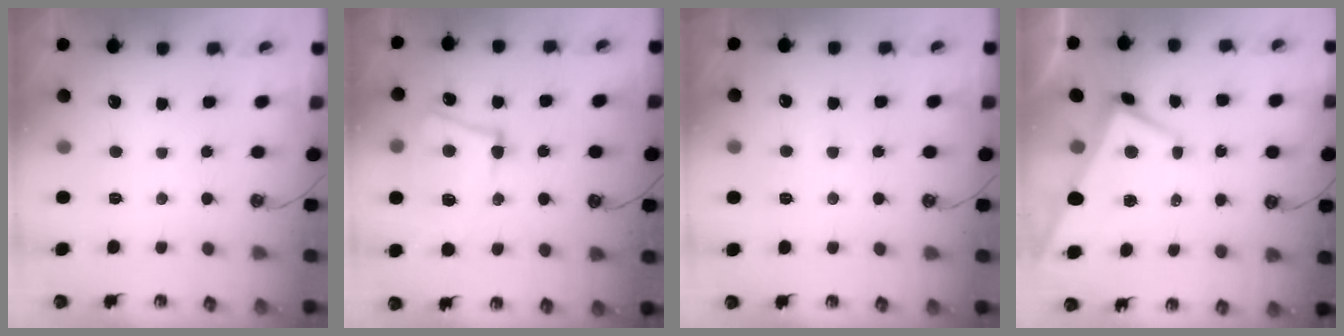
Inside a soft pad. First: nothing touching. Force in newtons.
{"total": 9.8, "press": 9.5, "slide": 2.2}
{"total": 0.9, "press": 0.9, "slide": 0.3}
{"total": 1.0, "press": 0.4, "slide": 1.0}